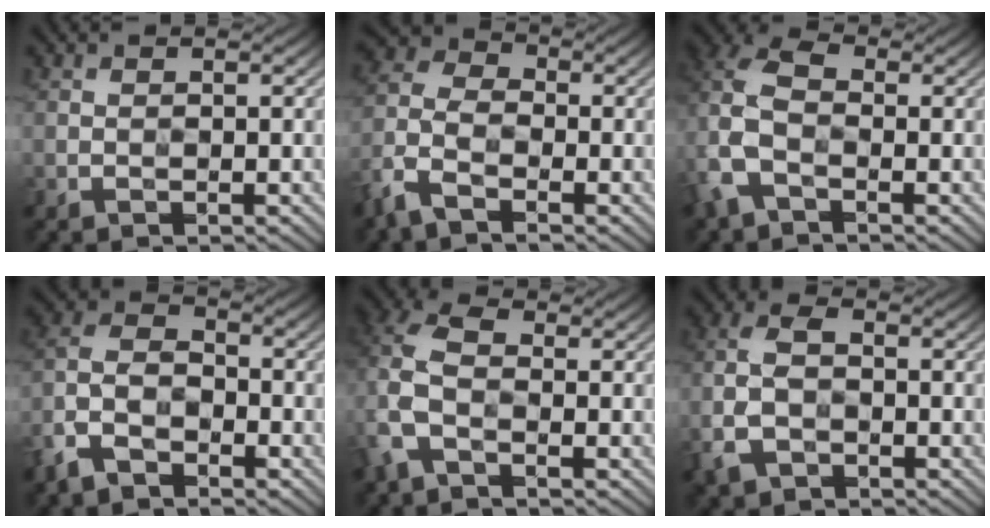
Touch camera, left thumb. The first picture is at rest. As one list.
[{"total": 7.4, "force": [-4.2, 4.1, 4.5], "torque": [-0.122, -0.008, -0.101]}, {"total": 6.8, "force": [-1.1, 4.6, 4.9], "torque": [-0.123, 0.010, -0.041]}, {"total": 7.1, "force": [-4.6, 3.8, 3.8], "torque": [-0.093, -0.004, -0.107]}, {"total": 5.8, "force": [-0.5, 3.7, 4.4], "torque": [-0.115, 0.009, -0.027]}, {"total": 5.7, "force": [-2.4, 3.5, 3.9], "torque": [-0.102, -0.002, -0.056]}]